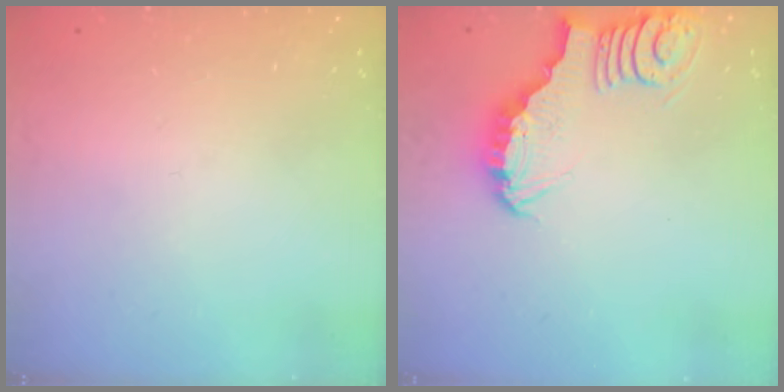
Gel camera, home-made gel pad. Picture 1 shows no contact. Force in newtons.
{"total": 4.0, "press": 4.0, "slide": 0.4}